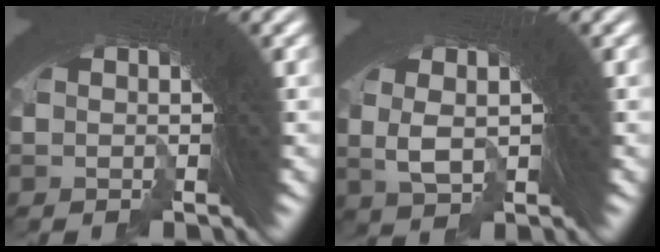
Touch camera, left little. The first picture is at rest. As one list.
[{"total": 5.8, "force": [-0.3, 5.0, 3.0], "torque": [-0.080, -0.004, -0.007]}]